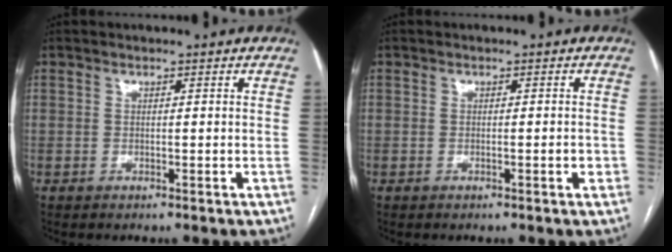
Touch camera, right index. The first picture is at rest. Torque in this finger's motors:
{"motor_torque": [0.87, 0.22, 0.19, 0.03]}